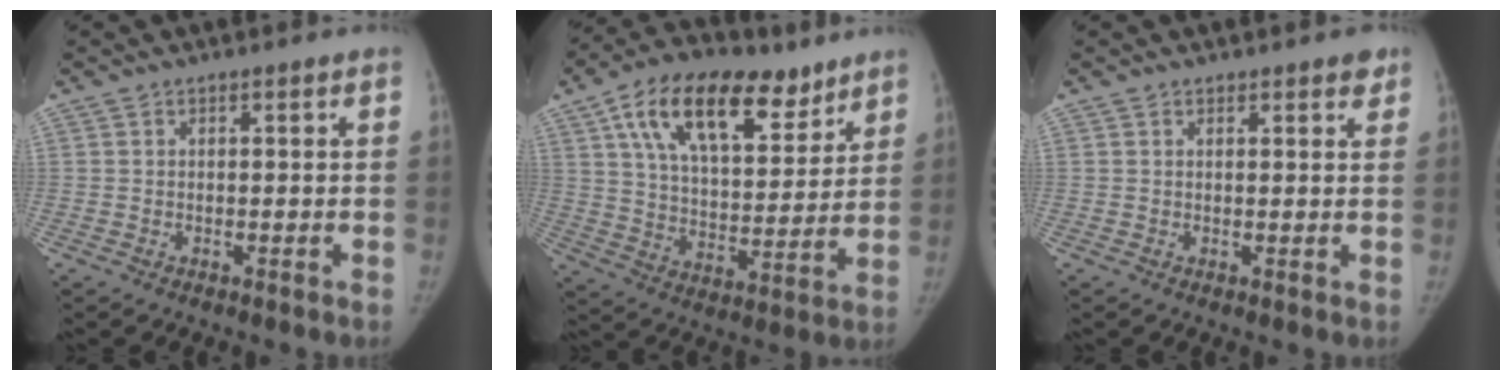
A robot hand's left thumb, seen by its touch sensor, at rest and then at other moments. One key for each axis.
{"total": 21.9, "fx": 12.2, "fy": 11.2, "fz": 14.3, "tx": -0.204, "ty": -0.027, "tz": 0.208}
{"total": 2.4, "fx": 1.9, "fy": 0.9, "fz": 1.2, "tx": 0.003, "ty": -0.006, "tz": 0.020}